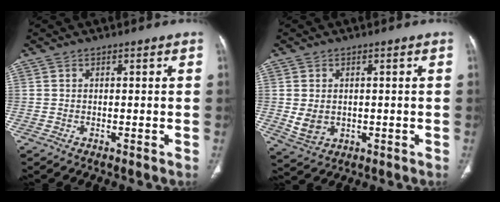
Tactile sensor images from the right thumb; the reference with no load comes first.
{"total": 5.0, "force": [0.0, 3.9, 3.1], "torque": [-0.051, -0.005, 0.016]}